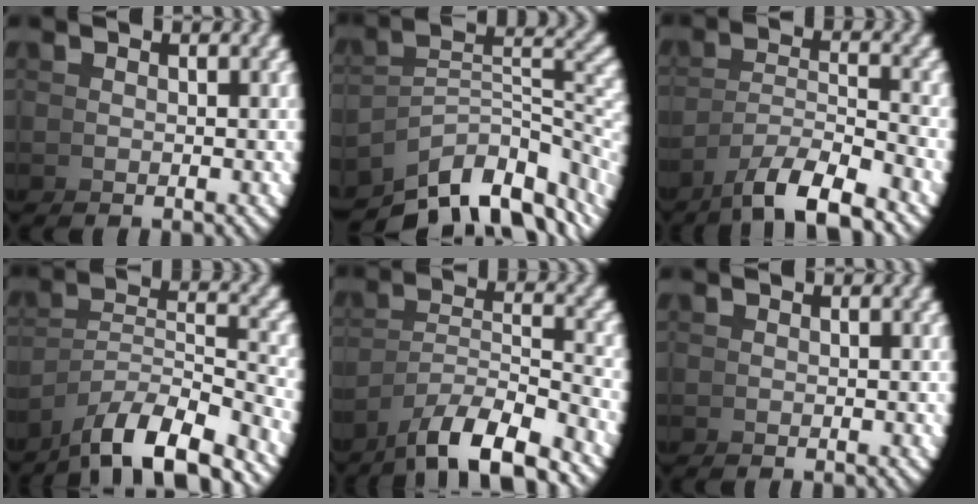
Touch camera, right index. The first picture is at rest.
{"total": 10.0, "force": [-3.7, 5.8, 7.2], "torque": [-0.106, -0.028, -0.046]}
{"total": 6.2, "force": [-3.4, 2.9, 4.2], "torque": [-0.073, -0.018, -0.046]}
{"total": 8.5, "force": [-4.6, 4.7, 5.3], "torque": [-0.090, -0.031, -0.060]}
{"total": 7.4, "force": [-4.1, 4.1, 4.7], "torque": [-0.081, -0.024, -0.055]}
{"total": 0.0}